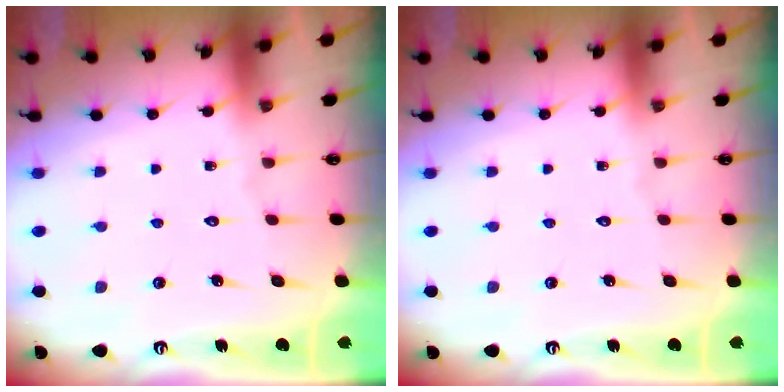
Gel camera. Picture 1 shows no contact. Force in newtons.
{"total": 0.0}